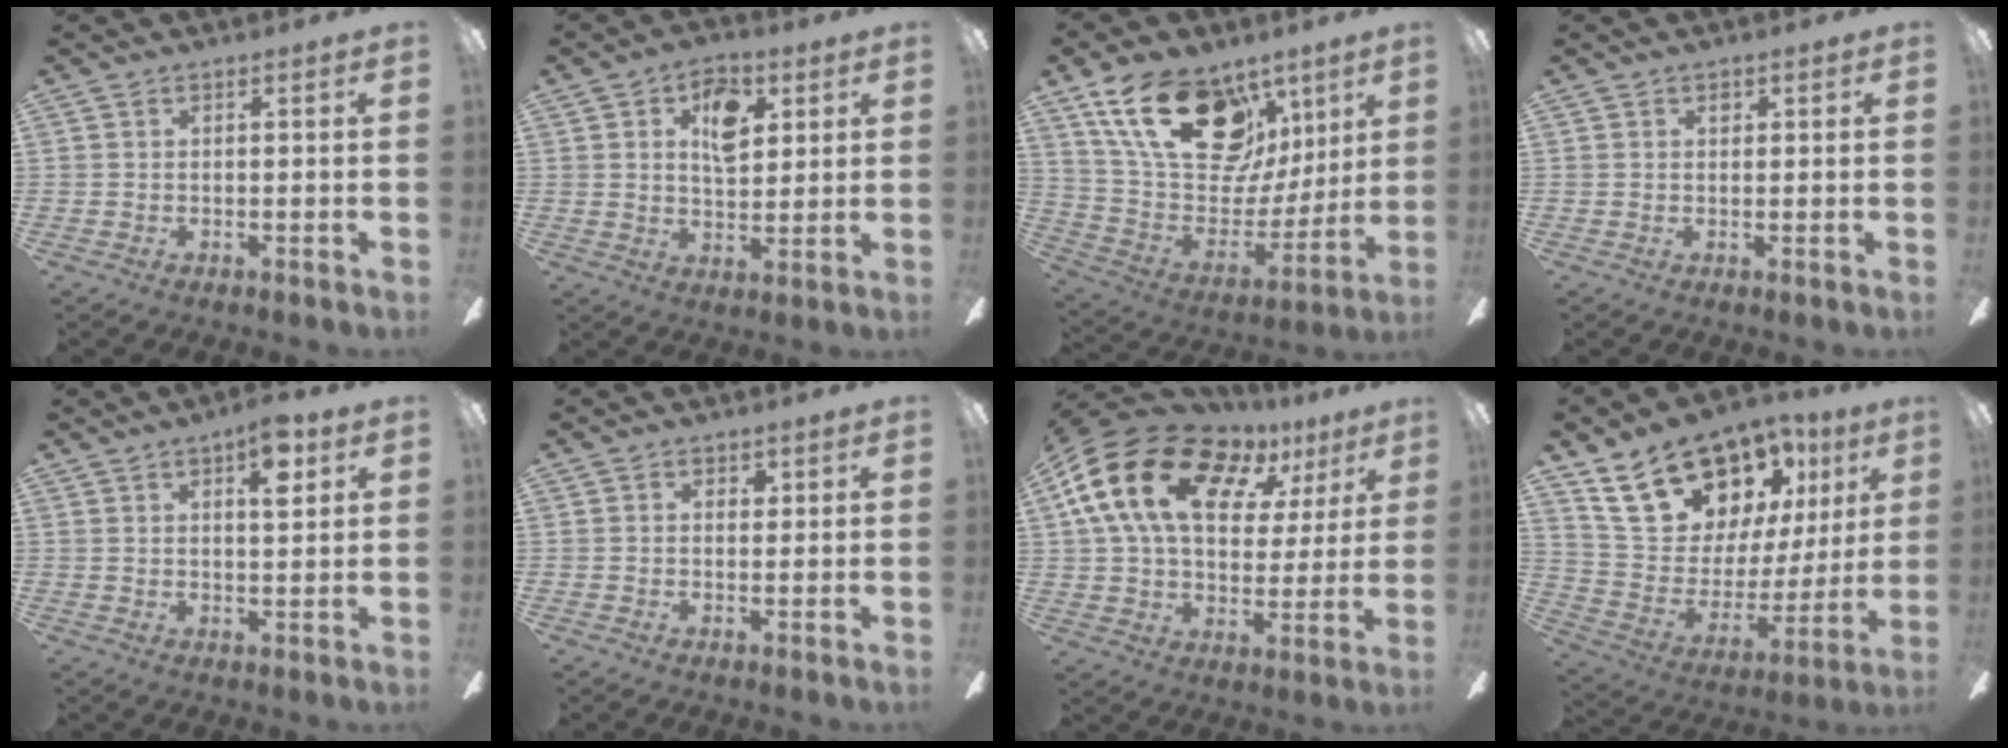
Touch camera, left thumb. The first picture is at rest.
{"total": 9.1, "force": [3.8, 5.5, 6.1], "torque": [-0.082, -0.003, 0.062]}
{"total": 25.5, "force": [12.5, 16.3, 15.1], "torque": [-0.250, -0.050, 0.232]}
{"total": 1.1, "force": [0.6, 0.7, 0.6], "torque": [0.003, -0.004, 0.008]}
{"total": 7.3, "force": [3.7, 2.8, 5.6], "torque": [-0.076, -0.010, 0.057]}
{"total": 1.6, "force": [0.8, 1.2, 0.8], "torque": [-0.008, 0.005, 0.010]}
{"total": 21.3, "force": [9.8, 12.9, 13.9], "torque": [-0.264, -0.026, 0.176]}
{"total": 22.1, "force": [14.7, 13.0, 10.1], "torque": [-0.172, -0.078, 0.280]}